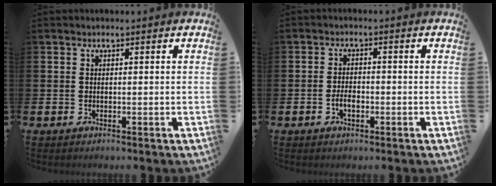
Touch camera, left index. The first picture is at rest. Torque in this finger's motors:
{"motor_torque": [0.04, 0.02, 0.01, 0.03]}